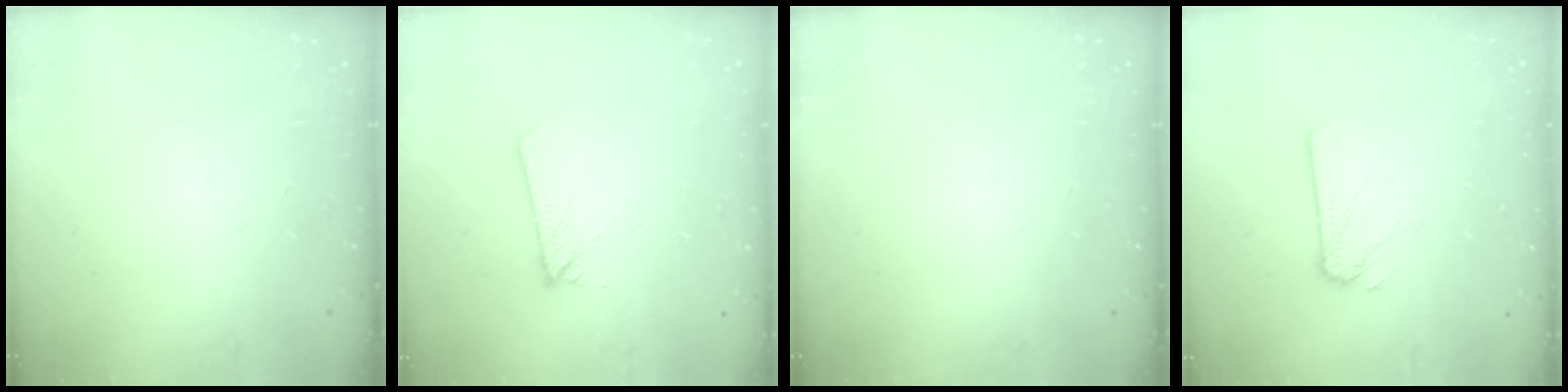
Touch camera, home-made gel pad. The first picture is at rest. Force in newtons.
{"total": 1.8, "press": 1.8, "slide": 0.1}
{"total": 0.0}
{"total": 2.5, "press": 2.5, "slide": 0.1}